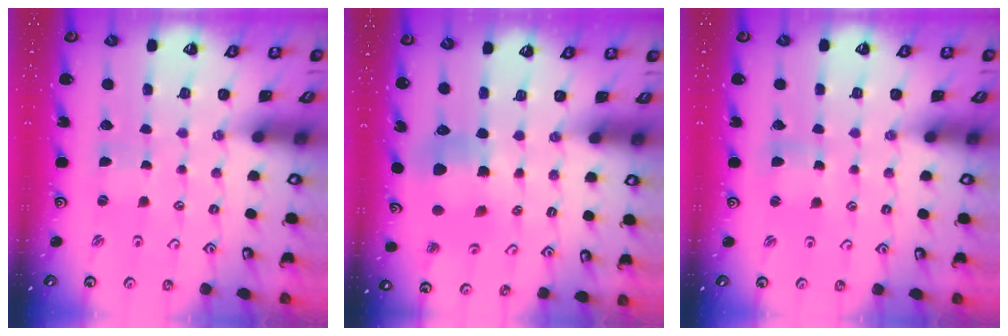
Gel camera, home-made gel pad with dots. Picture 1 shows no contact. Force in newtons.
{"total": 8.8, "press": 8.7, "slide": 1.1}
{"total": 2.8, "press": 2.8, "slide": 0.3}